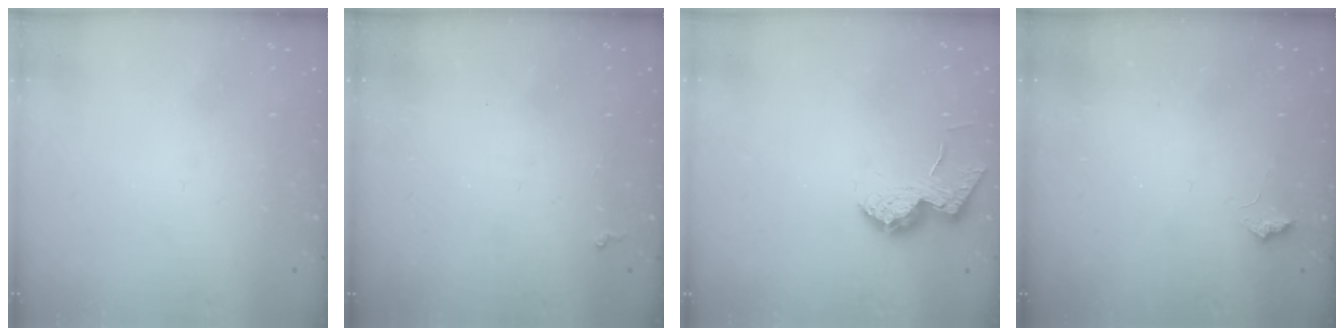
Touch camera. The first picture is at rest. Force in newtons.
{"total": 0.8, "press": 0.8, "slide": 0.3}
{"total": 14.1, "press": 14.1, "slide": 0.6}
{"total": 2.8, "press": 2.7, "slide": 0.6}